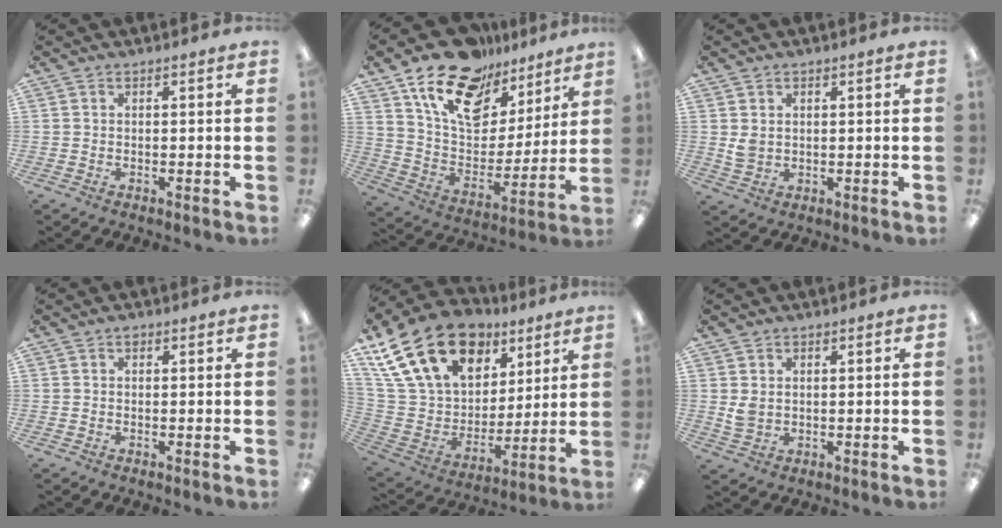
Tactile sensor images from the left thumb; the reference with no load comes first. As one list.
[{"total": 19.2, "force": [13.2, 10.7, 8.9], "torque": [-0.165, -0.074, 0.237]}, {"total": 3.1, "force": [1.1, 2.4, 1.6], "torque": [-0.025, 0.000, 0.020]}, {"total": 0.8, "force": [0.4, 0.6, 0.5], "torque": [-0.010, 0.004, 0.006]}, {"total": 24.4, "force": [13.6, 15.6, 13.0], "torque": [-0.253, -0.057, 0.253]}, {"total": 3.2, "force": [1.0, 2.4, 1.9], "torque": [-0.031, 0.000, 0.018]}]